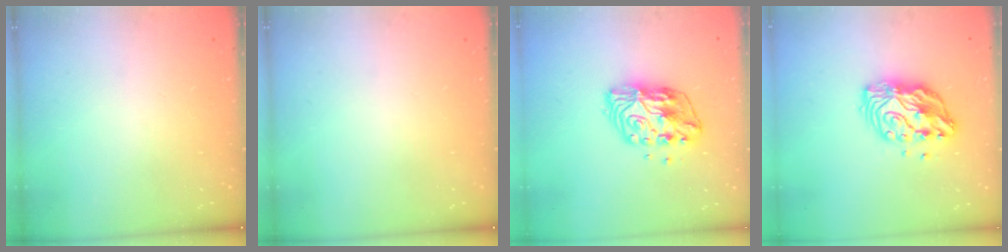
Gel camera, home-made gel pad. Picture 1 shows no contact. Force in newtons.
{"total": 0.0}
{"total": 12.5, "press": 12.5, "slide": 1.0}
{"total": 11.3, "press": 11.3, "slide": 1.0}